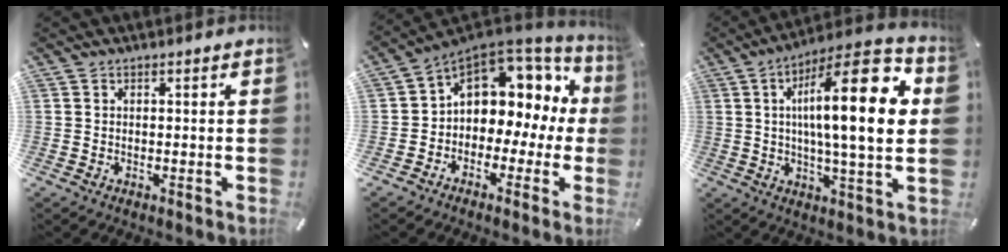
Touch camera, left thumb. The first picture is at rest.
{"total": 9.0, "force": [3.2, 7.2, 4.5], "torque": [-0.074, -0.029, 0.057]}
{"total": 21.7, "force": [4.4, 5.0, 20.6], "torque": [-0.339, -0.017, 0.054]}